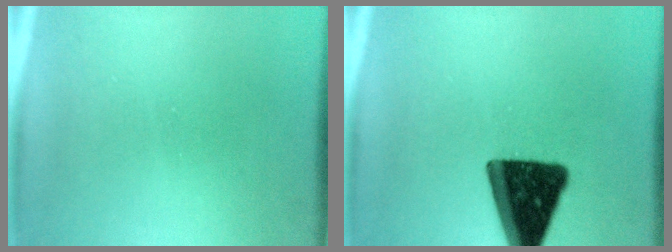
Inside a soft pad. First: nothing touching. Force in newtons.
{"total": 16.3}